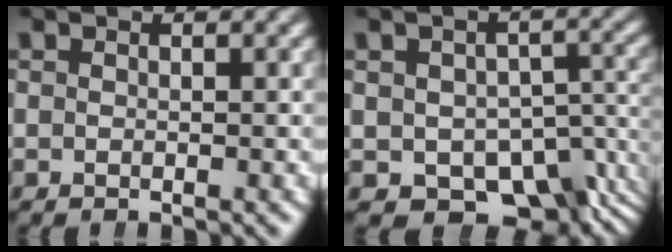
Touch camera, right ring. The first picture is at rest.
{"total": 12.8, "force": [-5.0, 9.5, 7.0], "torque": [-0.106, -0.060, -0.050]}